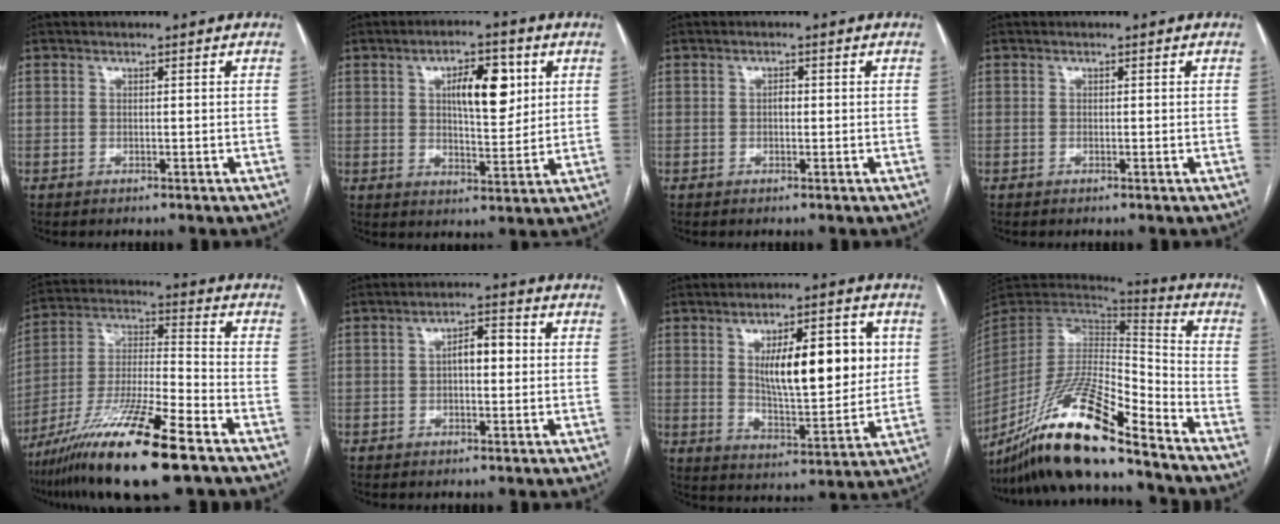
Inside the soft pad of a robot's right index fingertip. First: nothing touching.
{"total": 8.9, "force": [2.9, 3.2, 7.8], "torque": [-0.122, 0.010, 0.049]}
{"total": 1.0, "force": [0.0, 0.6, 0.8], "torque": [-0.010, 0.003, -0.002]}
{"total": 0.0}
{"total": 18.9, "force": [-12.1, 1.4, 14.4], "torque": [-0.282, -0.038, -0.219]}
{"total": 4.1, "force": [0.2, 1.6, 3.8], "torque": [-0.059, 0.017, 0.003]}
{"total": 14.5, "force": [3.4, 4.6, 13.3], "torque": [-0.200, 0.008, 0.059]}
{"total": 20.0, "force": [-15.2, 1.8, 12.8], "torque": [-0.268, -0.017, -0.285]}